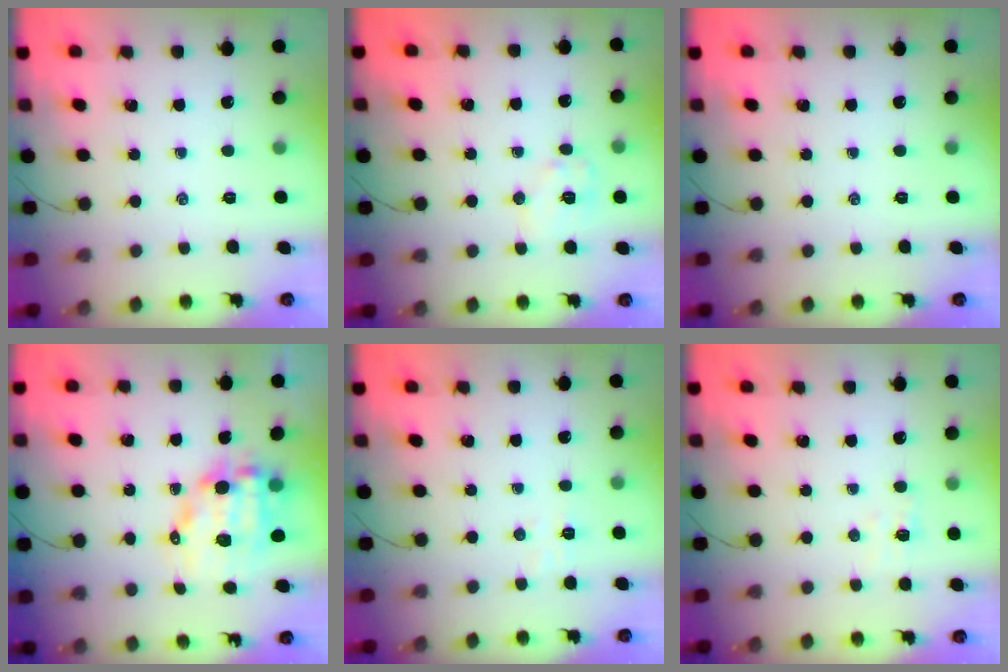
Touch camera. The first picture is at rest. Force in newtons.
{"total": 7.1, "press": 7.1, "slide": 0.5}
{"total": 0.0}
{"total": 10.6, "press": 10.2, "slide": 2.8}
{"total": 3.8, "press": 3.8, "slide": 0.7}
{"total": 3.9, "press": 3.8, "slide": 0.9}